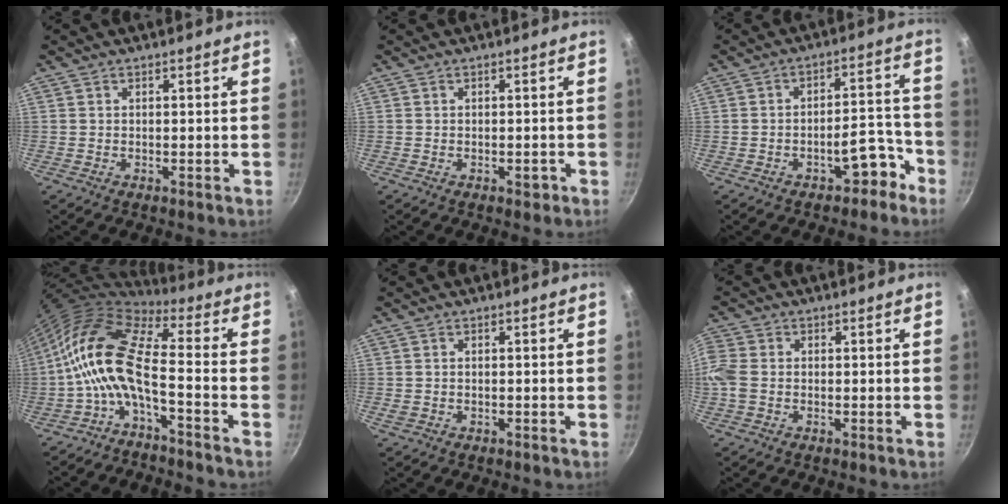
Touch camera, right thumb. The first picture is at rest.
{"total": 1.5, "force": [-0.7, 0.9, 0.9], "torque": [-0.004, 0.012, -0.005]}
{"total": 7.6, "force": [-4.5, 3.8, 4.9], "torque": [-0.026, 0.066, -0.046]}
{"total": 12.7, "force": [-3.3, 4.6, 11.4], "torque": [-0.233, 0.045, -0.078]}
{"total": 1.1, "force": [-0.4, 0.9, 0.6], "torque": [-0.011, 0.001, -0.004]}
{"total": 4.3, "force": [-0.8, 3.3, 2.6], "torque": [-0.061, 0.004, -0.026]}